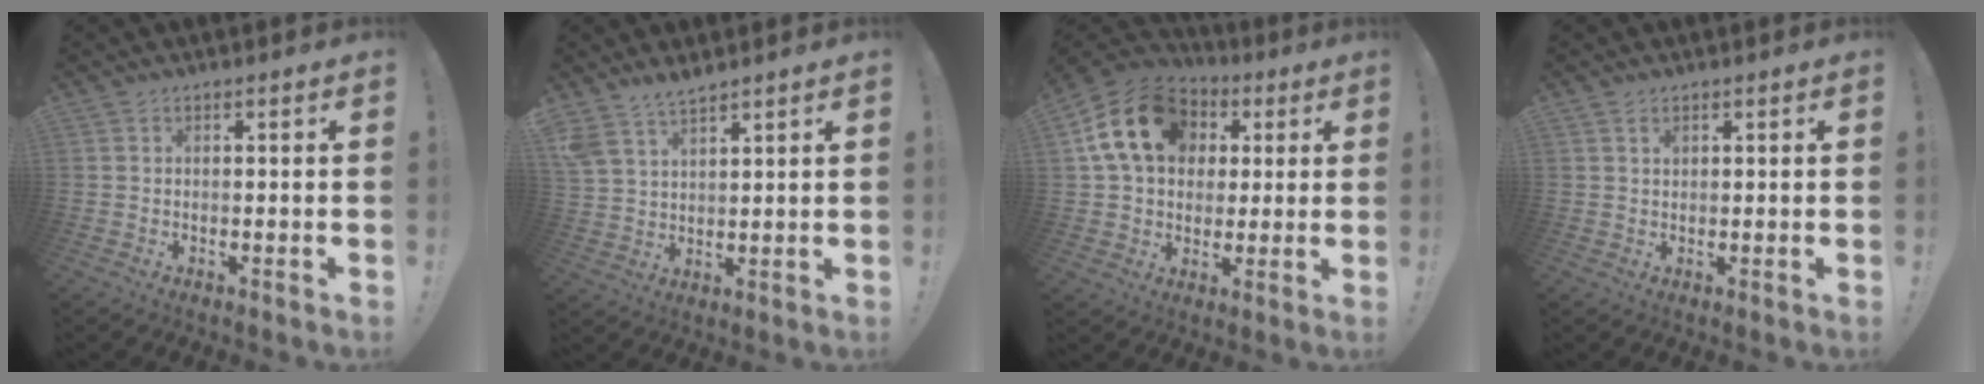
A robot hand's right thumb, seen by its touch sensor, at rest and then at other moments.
{"total": 6.3, "force": [5.7, 1.9, 2.0], "torque": [-0.046, -0.031, 0.112]}
{"total": 18.4, "force": [5.5, 14.0, 10.4], "torque": [-0.171, 0.001, 0.108]}
{"total": 1.3, "force": [0.9, 0.8, 0.6], "torque": [0.004, -0.005, 0.013]}